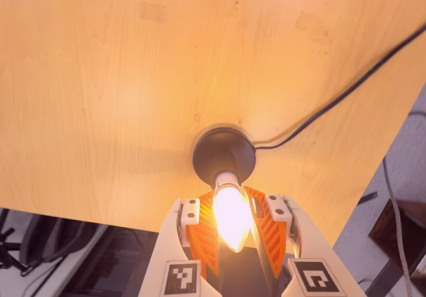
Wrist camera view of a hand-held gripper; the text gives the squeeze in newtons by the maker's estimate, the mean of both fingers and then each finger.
{"total": 15.7, "left": 15.1, "right": 16.3}